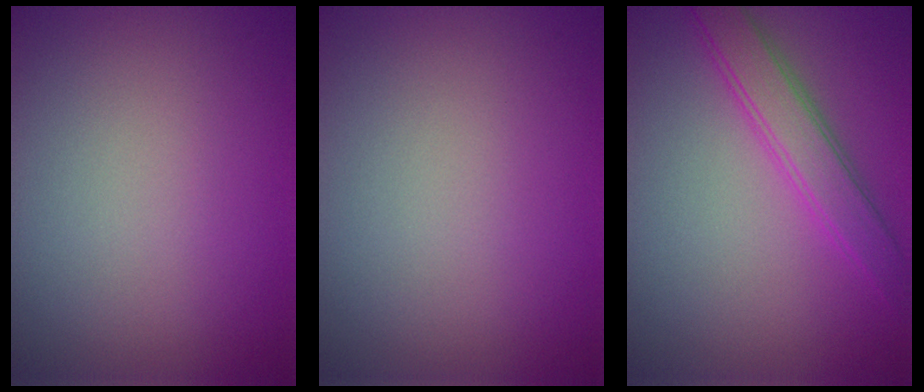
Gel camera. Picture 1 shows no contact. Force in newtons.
{"total": 0.0}
{"total": 3.3, "press": 3.3, "slide": 0.0}